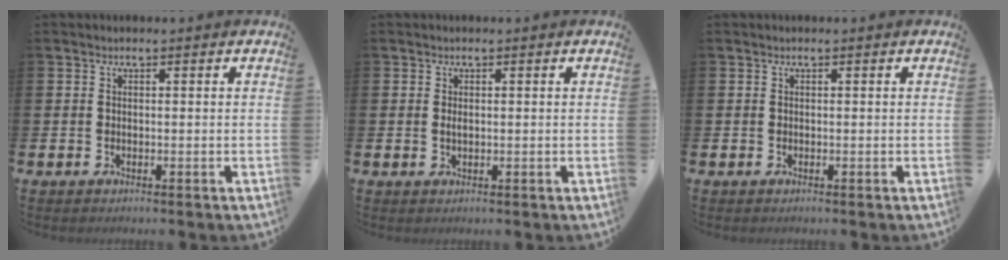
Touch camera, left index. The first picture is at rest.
{"total": 0.6, "force": [0.1, 0.2, 0.5], "torque": [-0.002, -0.002, 0.000]}
{"total": 0.0}